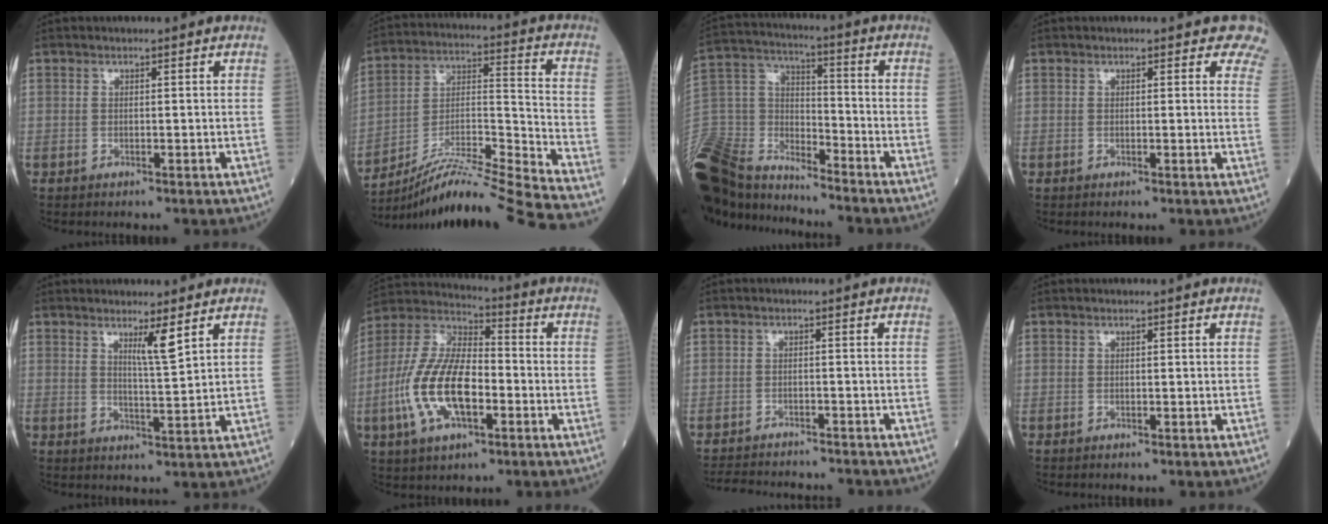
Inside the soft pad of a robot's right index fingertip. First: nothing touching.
{"total": 21.5, "force": [-19.5, -3.2, 8.4], "torque": [-0.150, -0.014, -0.324]}
{"total": 18.7, "force": [-17.0, 4.5, 6.6], "torque": [-0.154, 0.004, -0.319]}
{"total": 3.5, "force": [2.8, 1.5, 1.4], "torque": [0.005, -0.006, 0.007]}
{"total": 3.8, "force": [2.4, -0.5, 2.9], "torque": [-0.053, -0.012, 0.044]}
{"total": 15.4, "force": [-3.8, 6.4, 13.4], "torque": [-0.289, 0.011, -0.074]}
{"total": 9.7, "force": [-9.3, 1.8, 2.2], "torque": [-0.039, 0.001, -0.129]}
{"total": 0.0}